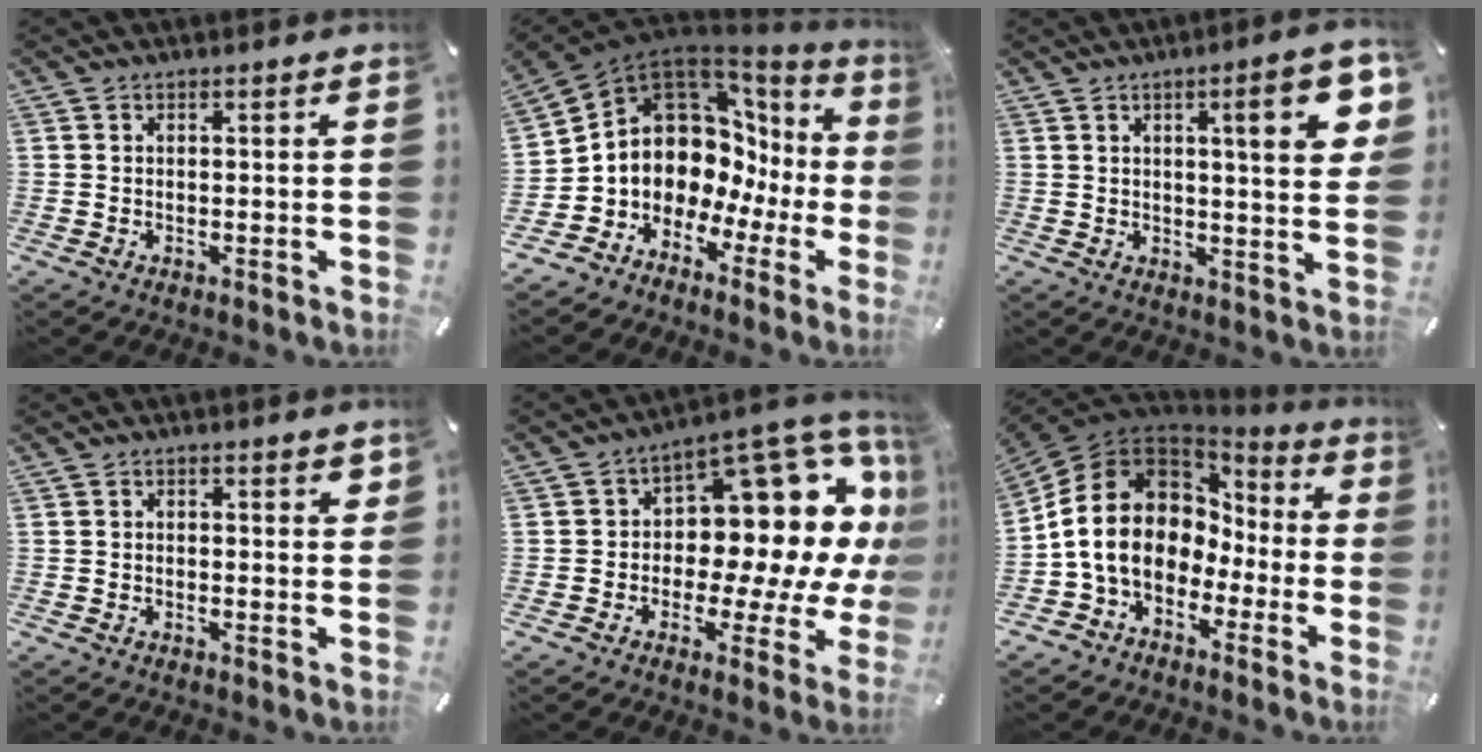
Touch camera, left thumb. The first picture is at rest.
{"total": 10.6, "force": [4.0, 8.7, 4.5], "torque": [-0.086, -0.072, 0.083]}
{"total": 12.5, "force": [4.3, 2.5, 11.4], "torque": [-0.158, -0.011, 0.061]}
{"total": 1.1, "force": [0.5, 0.6, 0.8], "torque": [-0.009, 0.001, 0.006]}
{"total": 14.9, "force": [5.8, 9.3, 10.0], "torque": [-0.112, -0.081, 0.095]}
{"total": 15.4, "force": [-0.1, 12.5, 9.0], "torque": [-0.192, -0.004, -0.010]}